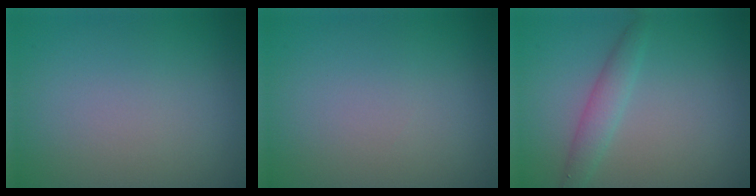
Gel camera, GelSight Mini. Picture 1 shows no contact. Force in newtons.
{"total": 0.0}
{"total": 2.0, "press": 2.0, "slide": 0.0}